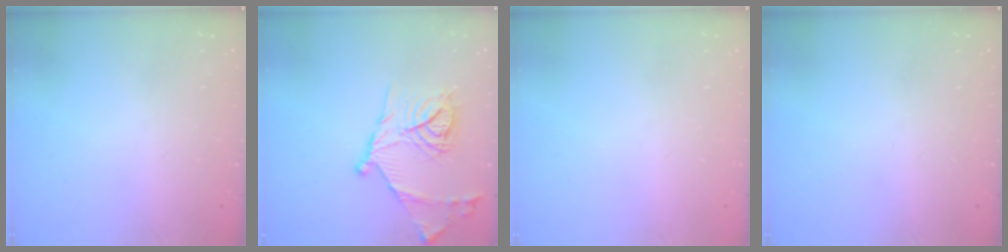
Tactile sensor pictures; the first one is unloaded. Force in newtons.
{"total": 18.4, "press": 18.4, "slide": 1.3}
{"total": 0.0}
{"total": 0.0}